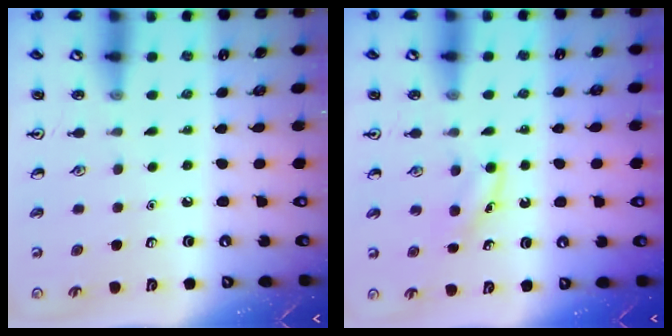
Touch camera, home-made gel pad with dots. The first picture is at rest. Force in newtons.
{"total": 3.8, "press": 3.5, "slide": 1.6}